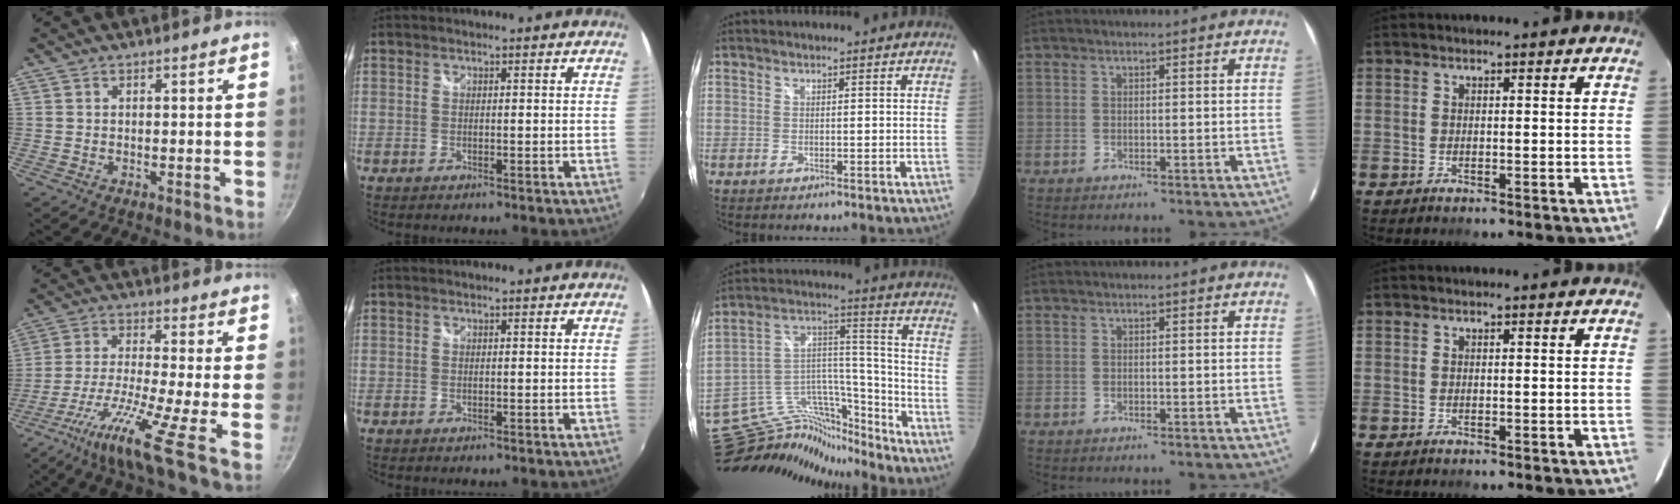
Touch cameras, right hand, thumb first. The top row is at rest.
{"thumb": {"total": 13.2, "force": [-5.8, -0.3, 11.8], "torque": [-0.229, 0.006, -0.122]}, "middle": {"total": 20.3, "force": [-17.2, 7.2, 8.0], "torque": [-0.137, 0.048, -0.272]}}